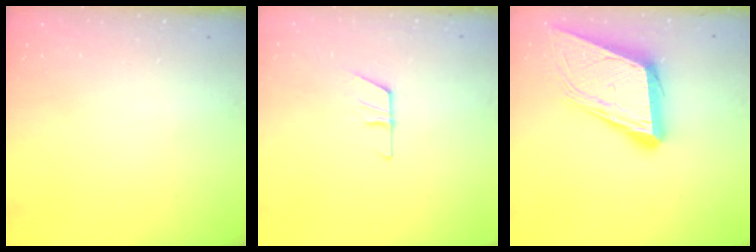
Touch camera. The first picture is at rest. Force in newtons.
{"total": 5.1, "press": 5.1, "slide": 0.4}
{"total": 14.8, "press": 14.1, "slide": 4.2}